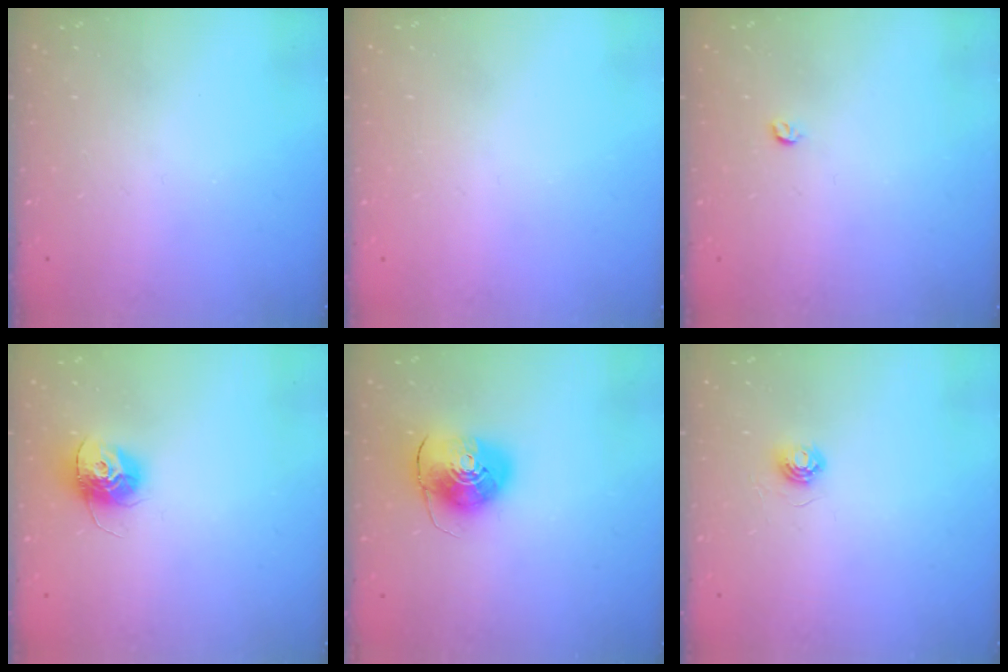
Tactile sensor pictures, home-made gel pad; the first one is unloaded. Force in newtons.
{"total": 0.7, "press": 0.7, "slide": 0.3}
{"total": 3.2, "press": 3.2, "slide": 0.4}
{"total": 12.3, "press": 12.3, "slide": 1.0}
{"total": 9.3, "press": 9.3, "slide": 1.1}
{"total": 4.7, "press": 4.7, "slide": 0.3}